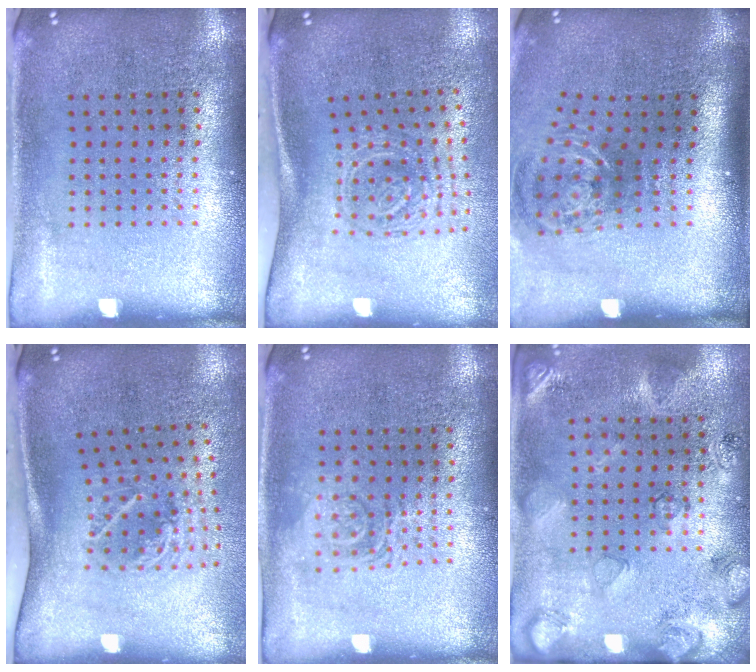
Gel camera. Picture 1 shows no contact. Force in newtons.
{"total": 1.8, "press": 1.2, "slide": 1.4}
{"total": 1.8, "press": 1.3, "slide": 1.3}
{"total": 2.0, "press": 1.2, "slide": 1.6}
{"total": 1.3, "press": 1.2, "slide": 0.3}
{"total": 2.6, "press": 1.7, "slide": 2.0}